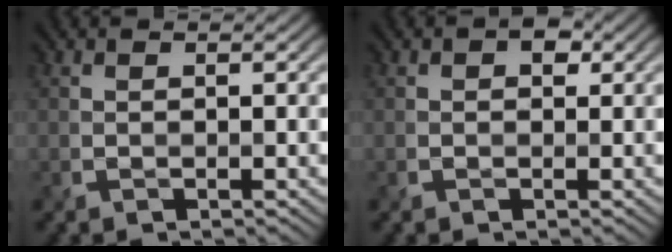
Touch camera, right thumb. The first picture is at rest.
{"total": 2.1, "force": [0.5, 1.6, 1.2], "torque": [-0.015, -0.001, 0.004]}